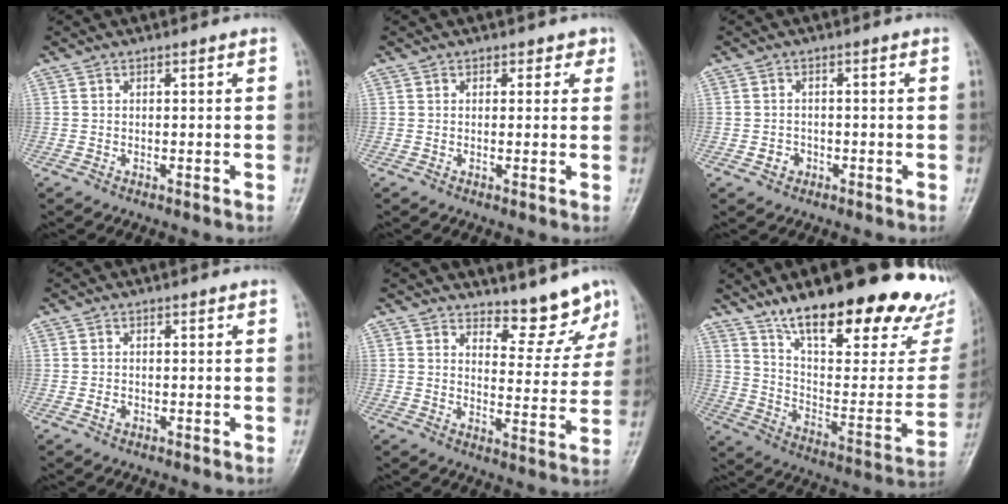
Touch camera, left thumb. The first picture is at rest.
{"total": 2.3, "force": [1.2, 1.8, 0.8], "torque": [0.020, -0.003, 0.008]}
{"total": 2.4, "force": [-0.9, 2.1, 0.7], "torque": [0.000, 0.008, -0.017]}
{"total": 1.2, "force": [-0.4, 1.0, 0.6], "torque": [-0.006, 0.002, -0.007]}
{"total": 7.9, "force": [7.1, 2.7, 2.0], "torque": [0.004, -0.069, 0.096]}
{"total": 32.7, "force": [22.0, 11.1, 21.5], "torque": [-0.268, -0.072, 0.329]}